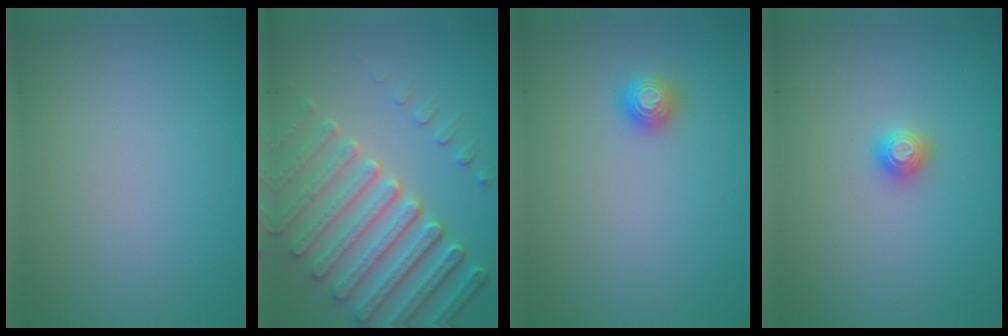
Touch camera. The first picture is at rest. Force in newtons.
{"total": 7.6, "press": 5.7, "slide": 5.1}
{"total": 1.4, "press": 1.4, "slide": 0.4}
{"total": 1.2, "press": 1.2, "slide": 0.1}